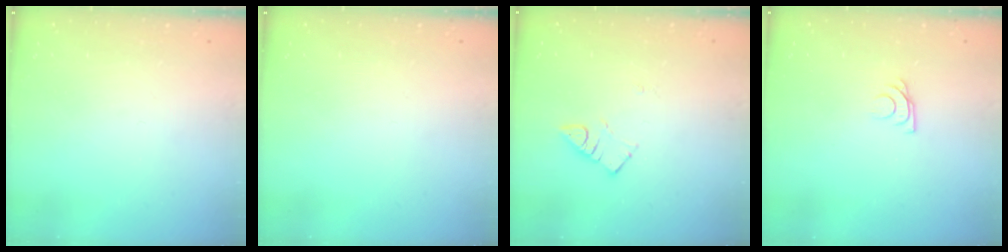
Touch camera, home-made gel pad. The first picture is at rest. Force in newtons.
{"total": 0.0}
{"total": 2.8, "press": 2.7, "slide": 0.3}
{"total": 6.1, "press": 6.0, "slide": 0.7}